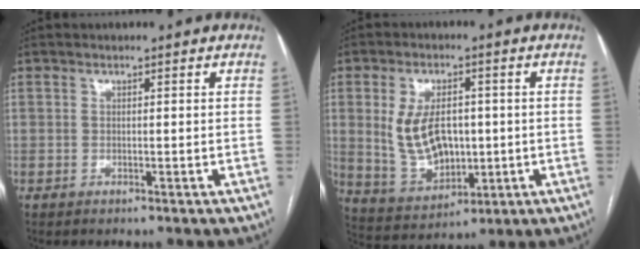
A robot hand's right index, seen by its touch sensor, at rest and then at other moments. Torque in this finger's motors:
{"motor_torque": [0.47, -0.03, 0.35, 0.09]}